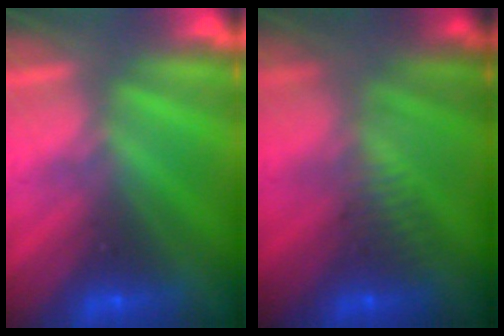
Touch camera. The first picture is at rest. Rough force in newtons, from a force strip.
{"total": 2.8}